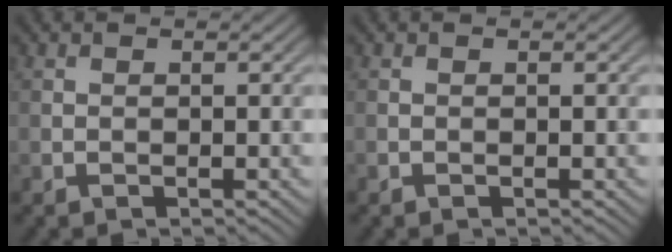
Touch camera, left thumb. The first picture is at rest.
{"total": 0.0}